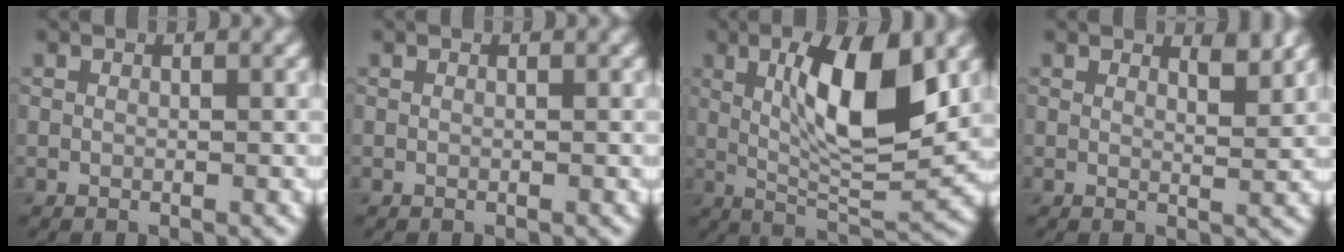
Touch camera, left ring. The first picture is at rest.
{"total": 0.0}
{"total": 9.0, "force": [2.2, 2.5, 8.4], "torque": [-0.132, -0.003, 0.039]}
{"total": 1.8, "force": [1.5, 0.3, 0.9], "torque": [-0.009, -0.001, 0.021]}